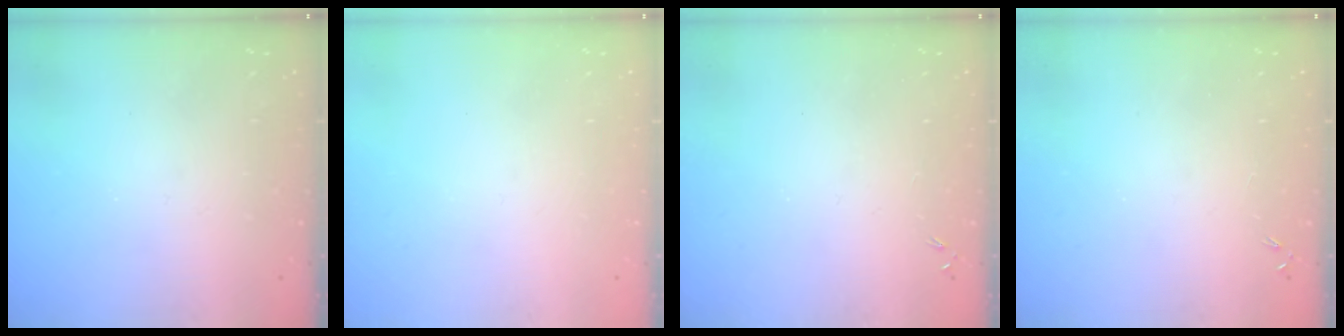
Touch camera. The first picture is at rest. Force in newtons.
{"total": 0.0}
{"total": 0.0}
{"total": 0.0}